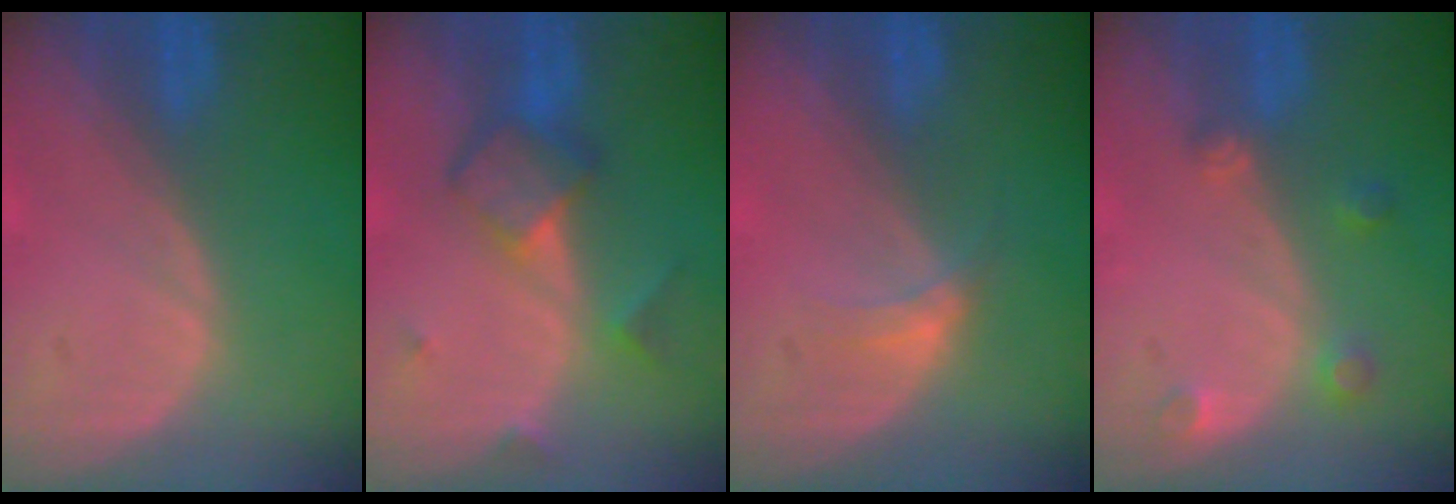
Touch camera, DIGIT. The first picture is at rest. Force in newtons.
{"total": 5.7, "press": 5.4, "slide": 1.7}
{"total": 2.3, "press": 1.9, "slide": 1.3}
{"total": 2.6, "press": 2.6, "slide": 0.3}